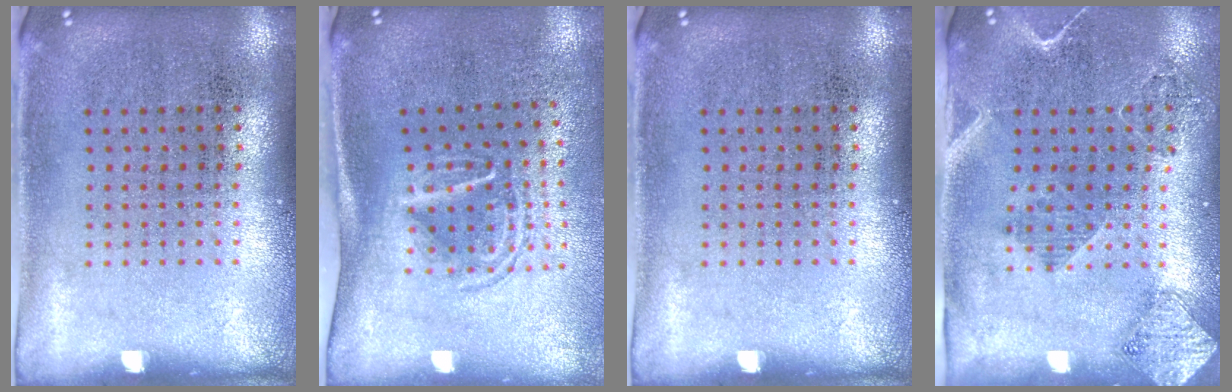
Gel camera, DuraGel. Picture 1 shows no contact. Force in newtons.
{"total": 1.7, "press": 1.1, "slide": 1.2}
{"total": 0.0}
{"total": 1.8, "press": 1.7, "slide": 0.8}